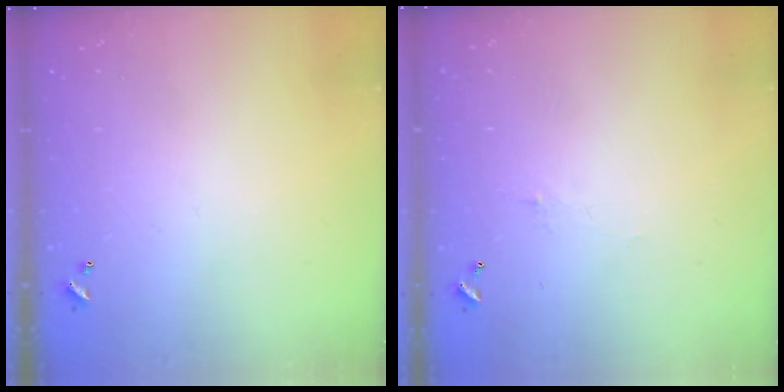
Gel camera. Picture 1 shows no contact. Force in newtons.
{"total": 1.5, "press": 1.3, "slide": 0.6}